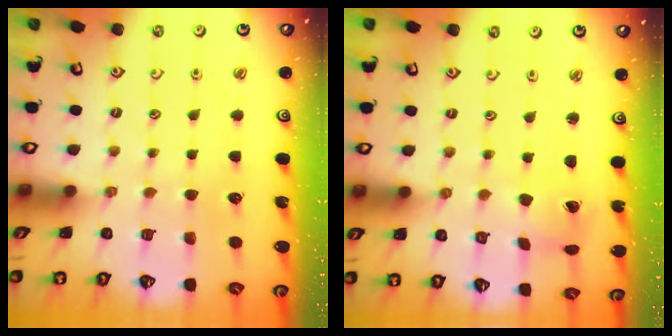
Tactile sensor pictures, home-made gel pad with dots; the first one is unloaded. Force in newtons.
{"total": 1.8, "press": 1.7, "slide": 0.2}